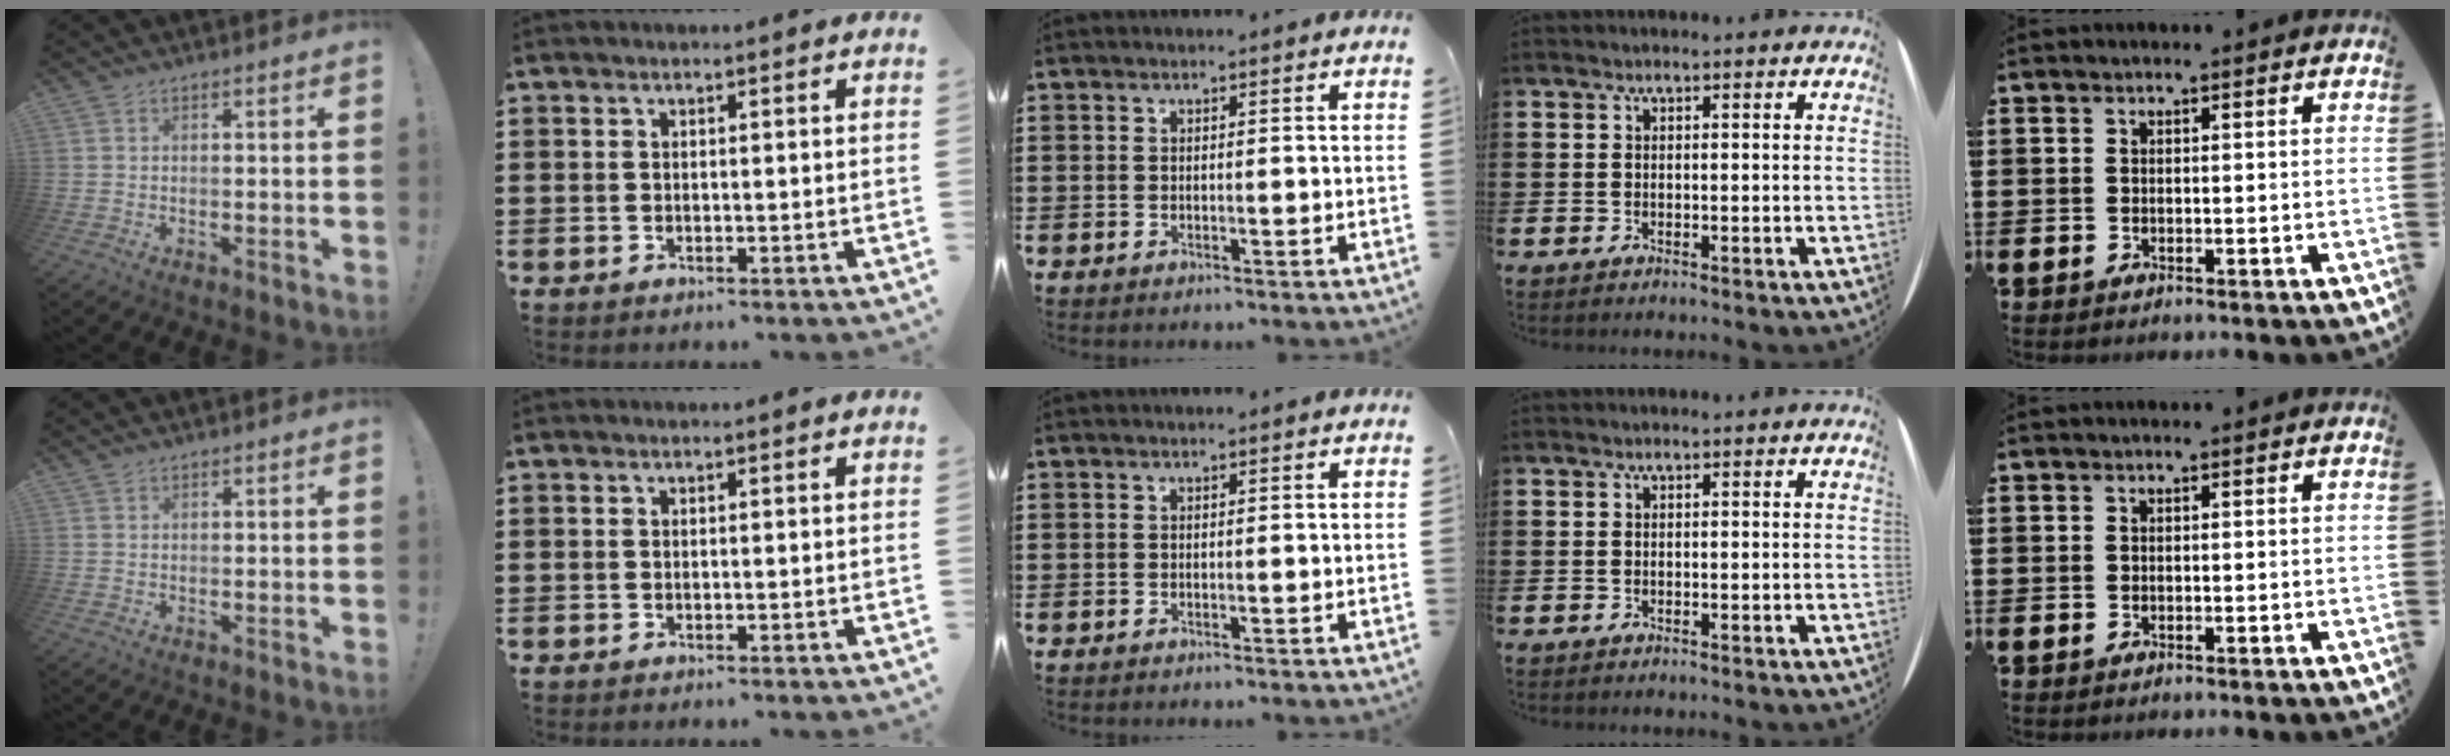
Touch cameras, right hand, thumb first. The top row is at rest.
{"thumb": {"total": 0.6, "force": [0.5, 0.2, 0.1], "torque": [0.001, -0.002, 0.010]}}